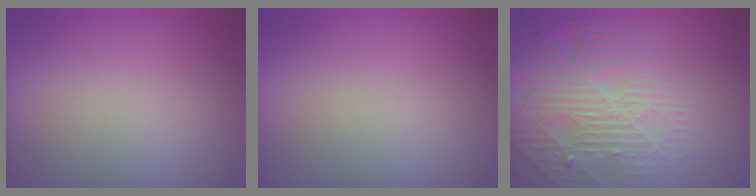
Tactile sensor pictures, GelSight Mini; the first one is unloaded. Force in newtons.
{"total": 0.0}
{"total": 8.2, "press": 6.0, "slide": 5.6}